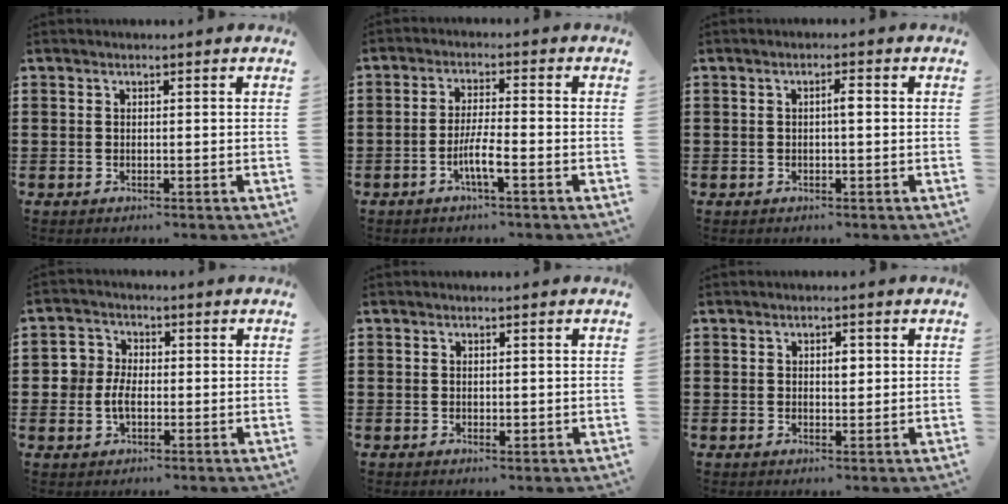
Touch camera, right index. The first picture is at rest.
{"total": 4.6, "force": [-2.1, 0.4, 4.1], "torque": [-0.082, -0.007, -0.042]}
{"total": 1.7, "force": [0.0, 0.3, 1.6], "torque": [-0.031, 0.002, -0.002]}
{"total": 4.0, "force": [-0.7, 3.1, 2.4], "torque": [-0.059, 0.005, -0.017]}
{"total": 0.5, "force": [0.0, 0.4, 0.4], "torque": [-0.008, 0.000, 0.001]}
{"total": 1.9, "force": [0.4, 0.9, 1.6], "torque": [-0.017, 0.001, 0.001]}